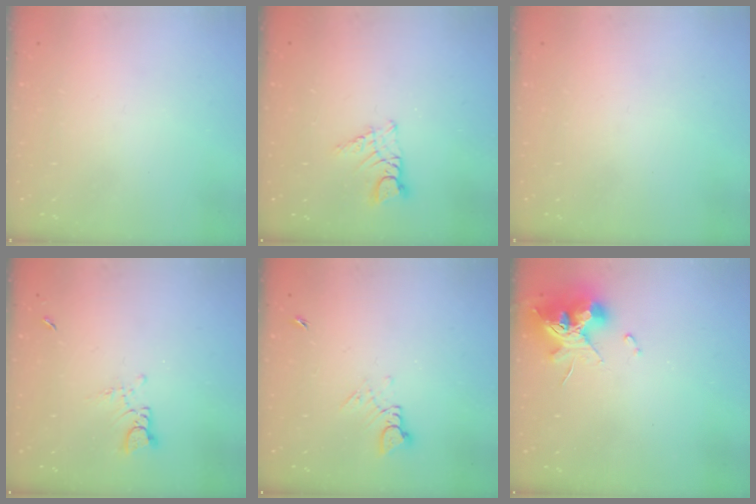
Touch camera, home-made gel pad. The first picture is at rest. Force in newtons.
{"total": 4.9, "press": 4.8, "slide": 0.4}
{"total": 0.0}
{"total": 3.1, "press": 3.1, "slide": 0.2}
{"total": 4.2, "press": 4.1, "slide": 0.5}
{"total": 12.2, "press": 12.2, "slide": 0.9}